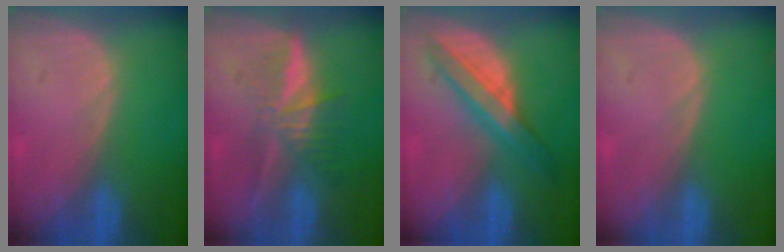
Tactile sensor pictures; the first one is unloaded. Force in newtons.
{"total": 5.9, "press": 5.5, "slide": 2.0}
{"total": 6.0, "press": 6.0, "slide": 0.1}
{"total": 0.0}